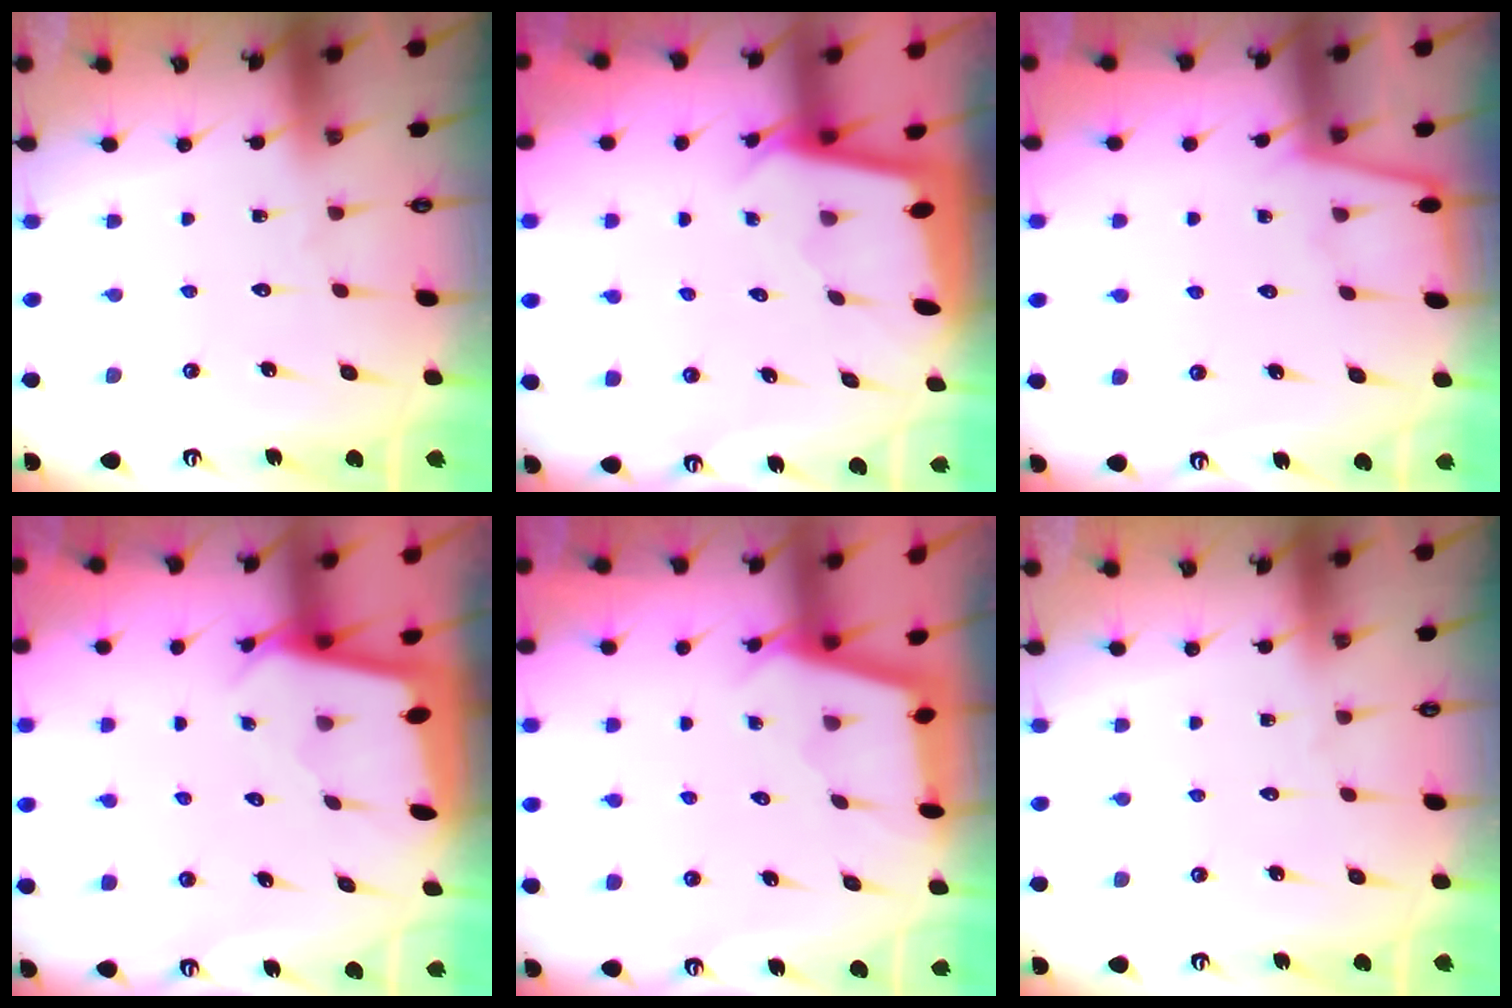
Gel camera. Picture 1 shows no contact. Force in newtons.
{"total": 1.8, "press": 1.8, "slide": 0.1}
{"total": 2.4, "press": 2.4, "slide": 0.4}
{"total": 2.4, "press": 2.4, "slide": 0.1}
{"total": 2.4, "press": 2.4, "slide": 0.2}
{"total": 0.0}